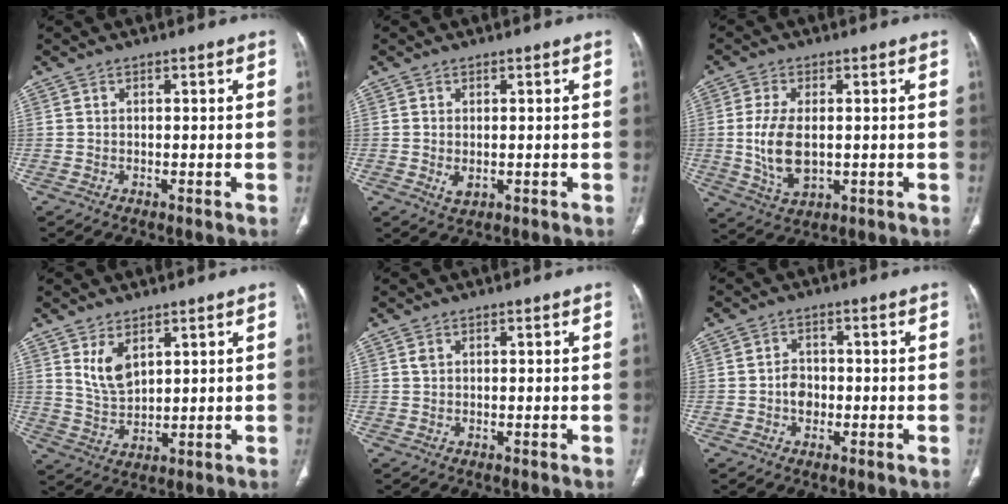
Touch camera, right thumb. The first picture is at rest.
{"total": 2.2, "force": [-0.3, 1.4, 1.8], "torque": [-0.033, -0.007, 0.001]}
{"total": 9.4, "force": [-0.2, 5.2, 7.9], "torque": [-0.158, -0.010, 0.004]}
{"total": 6.1, "force": [3.1, 3.2, 4.1], "torque": [-0.069, -0.023, 0.071]}
{"total": 0.8, "force": [0.4, 0.5, 0.5], "torque": [-0.012, 0.006, 0.011]}
{"total": 3.4, "force": [-0.7, 2.8, 2.0], "torque": [-0.018, 0.009, -0.015]}